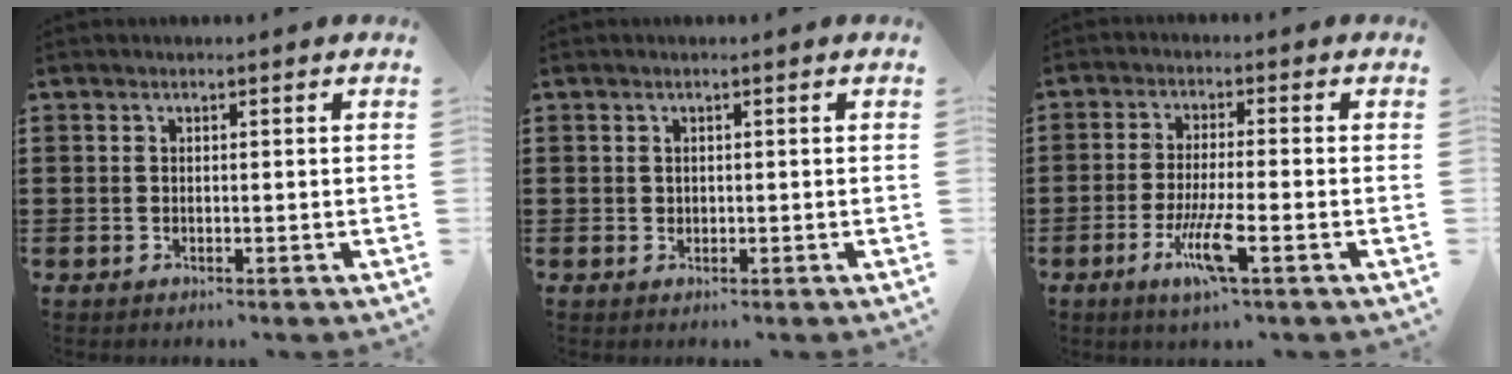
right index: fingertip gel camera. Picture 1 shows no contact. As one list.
[{"total": 0.6, "force": [0.2, 0.6, 0.1], "torque": [-0.005, 0.003, 0.005]}, {"total": 6.8, "force": [-3.0, 0.6, 6.0], "torque": [-0.123, -0.016, -0.057]}]